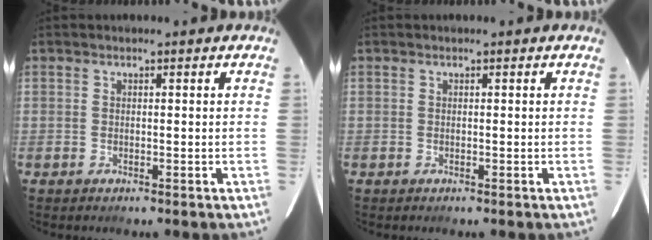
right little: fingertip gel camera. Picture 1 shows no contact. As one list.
[{"total": 0.0}]